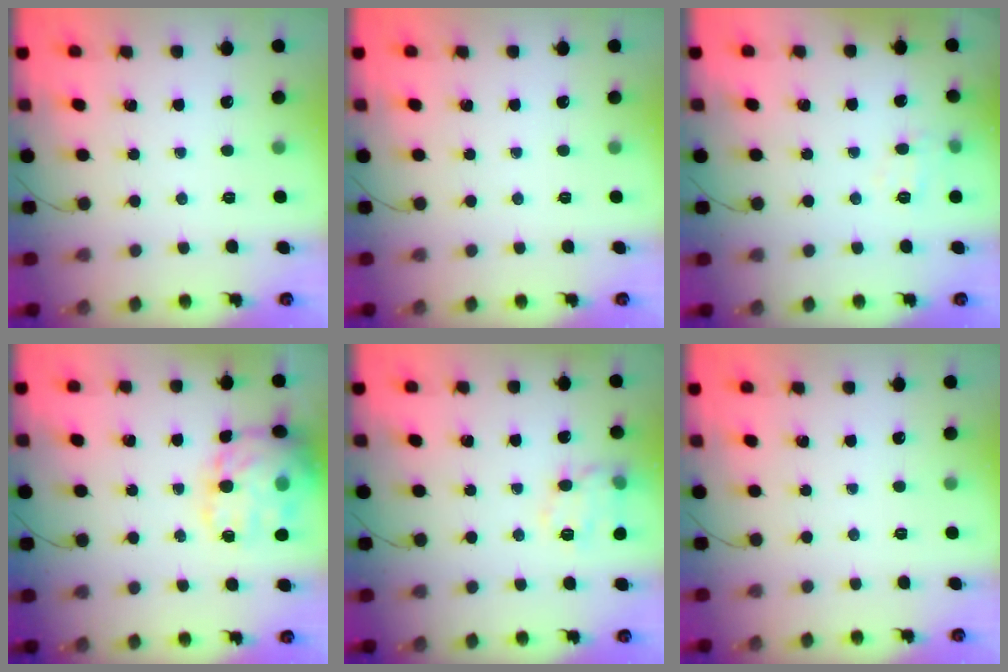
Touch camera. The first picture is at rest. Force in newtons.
{"total": 0.0}
{"total": 5.1, "press": 4.9, "slide": 1.3}
{"total": 19.2, "press": 19.0, "slide": 2.7}
{"total": 12.2, "press": 12.2, "slide": 0.3}
{"total": 0.0}